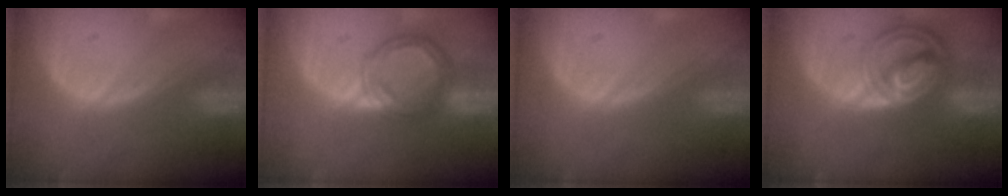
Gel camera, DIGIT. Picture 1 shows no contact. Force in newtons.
{"total": 5.9, "press": 5.9, "slide": 0.3}
{"total": 0.0}
{"total": 8.5, "press": 7.3, "slide": 4.4}